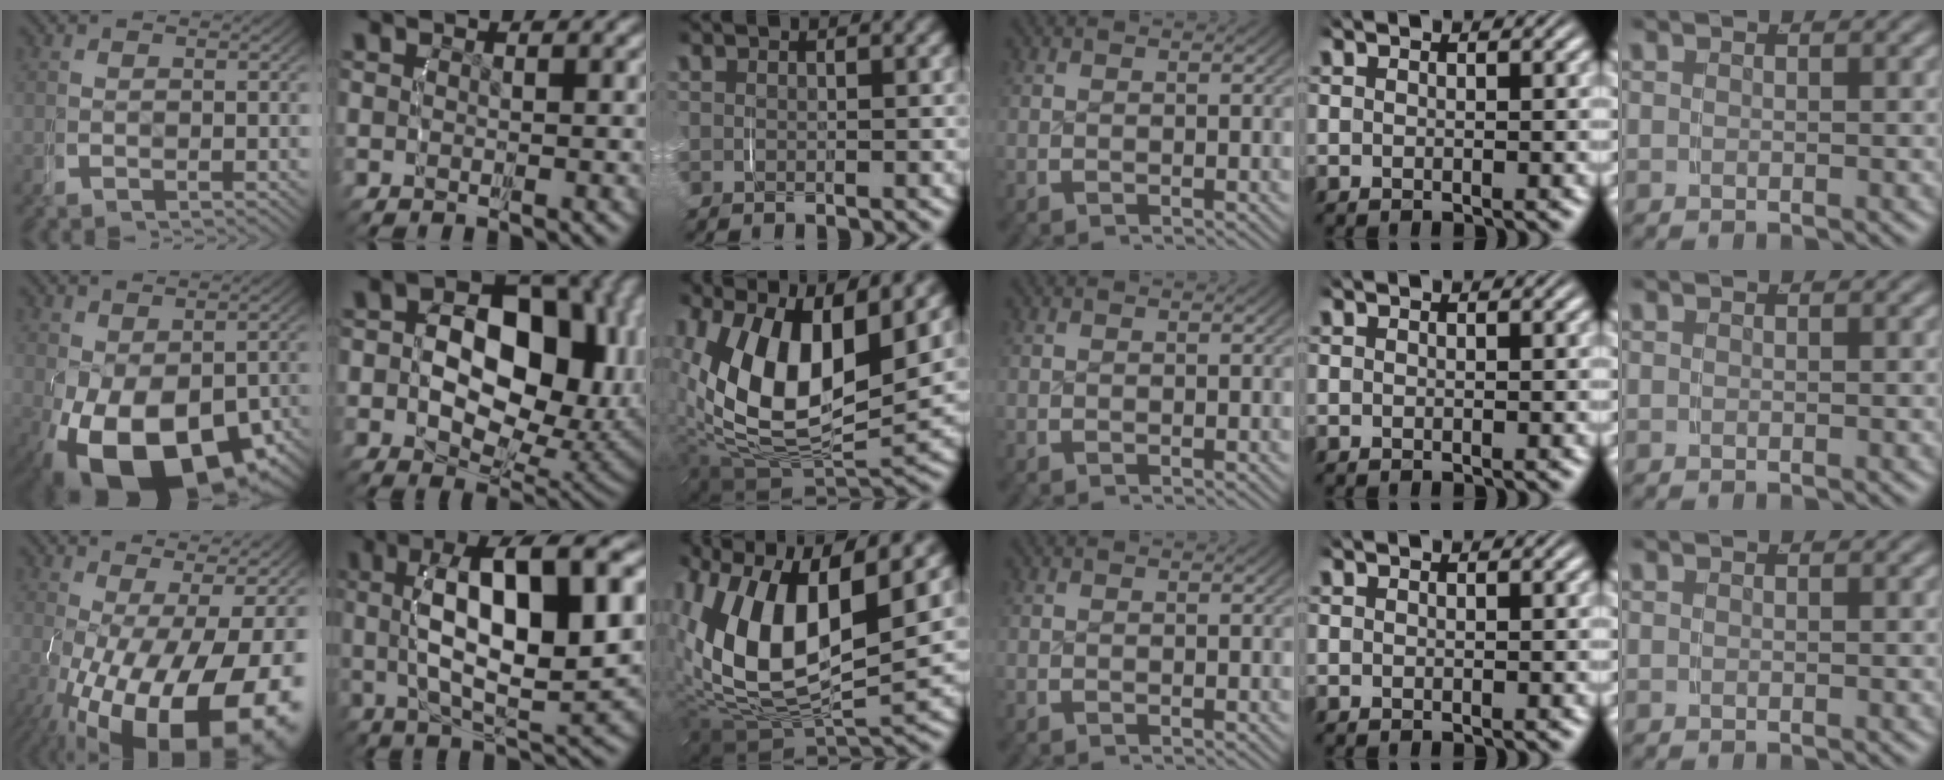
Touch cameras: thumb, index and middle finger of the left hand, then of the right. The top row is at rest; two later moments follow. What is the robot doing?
{"motion": "grasp_and_lifting", "object": "water bottle"}